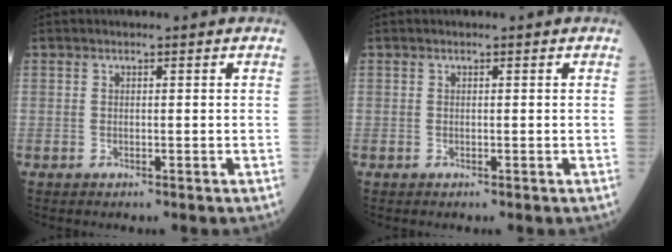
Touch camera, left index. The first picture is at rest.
{"total": 0.0}